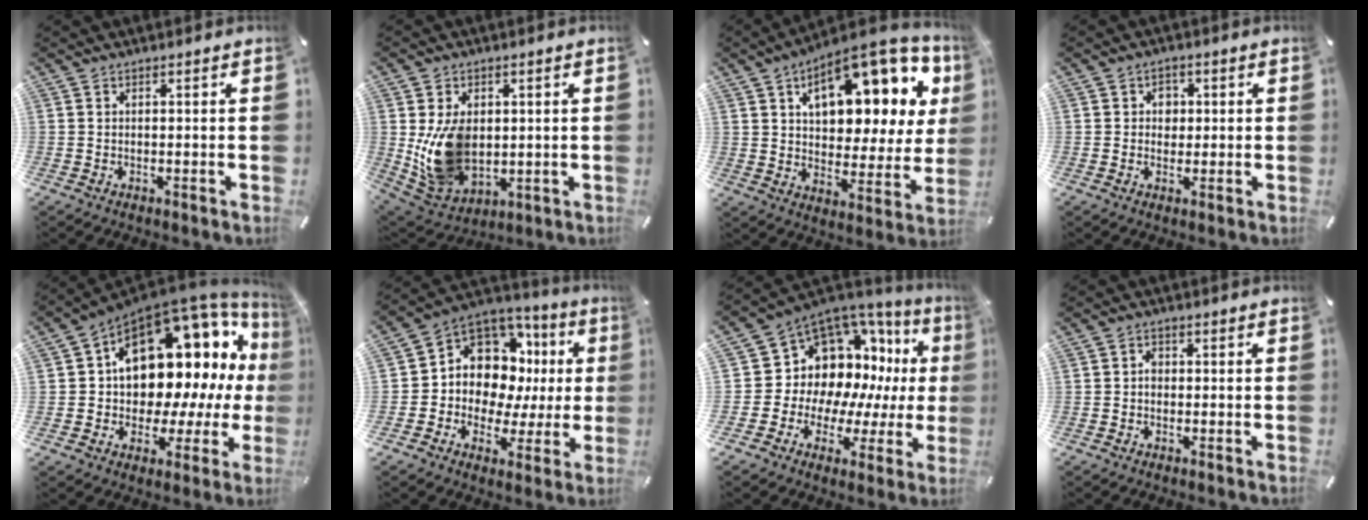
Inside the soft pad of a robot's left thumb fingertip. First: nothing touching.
{"total": 13.4, "force": [0.6, 10.3, 8.6], "torque": [-0.170, -0.005, 0.017]}
{"total": 19.0, "force": [9.8, 9.9, 13.0], "torque": [-0.180, -0.058, 0.162]}
{"total": 4.1, "force": [0.3, 3.8, 1.5], "torque": [-0.013, -0.002, -0.001]}
{"total": 17.9, "force": [6.5, 11.7, 11.8], "torque": [-0.184, -0.071, 0.112]}
{"total": 11.0, "force": [3.2, 9.5, 4.4], "torque": [-0.077, -0.048, 0.067]}
{"total": 12.4, "force": [4.5, 10.6, 4.6], "torque": [-0.069, -0.075, 0.101]}
{"total": 1.7, "force": [-0.3, 1.4, 0.9], "torque": [-0.018, 0.005, -0.008]}